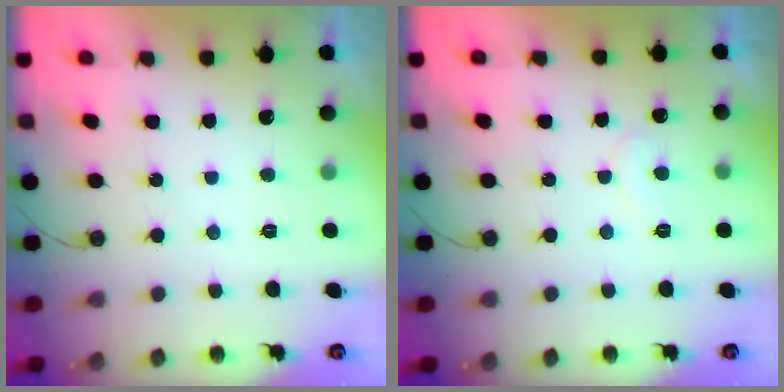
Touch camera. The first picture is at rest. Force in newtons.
{"total": 5.5, "press": 5.5, "slide": 0.3}